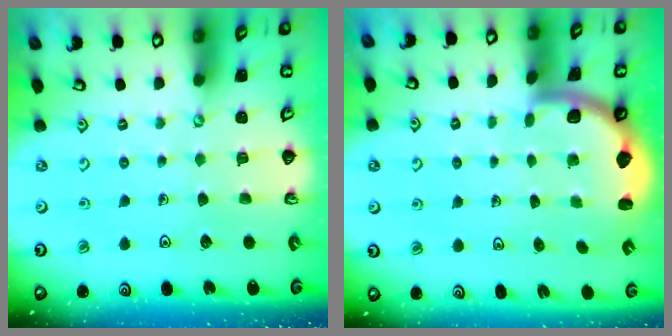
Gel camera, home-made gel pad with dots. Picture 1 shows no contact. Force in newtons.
{"total": 1.8, "press": 1.8, "slide": 0.1}